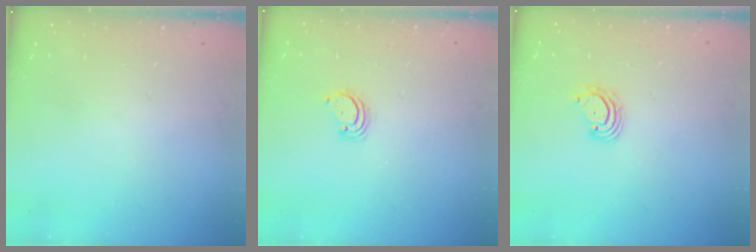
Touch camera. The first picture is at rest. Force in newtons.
{"total": 2.6, "press": 2.6, "slide": 0.1}
{"total": 2.9, "press": 2.9, "slide": 0.1}